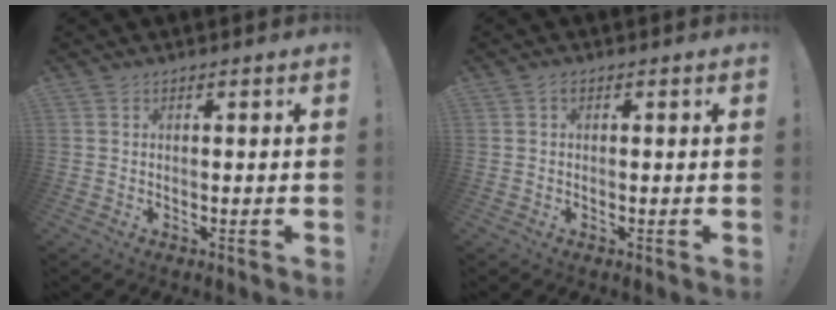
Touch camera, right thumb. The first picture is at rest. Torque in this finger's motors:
{"motor_torque": [0.09, 0.04, -0.09, -0.01, 0.00]}